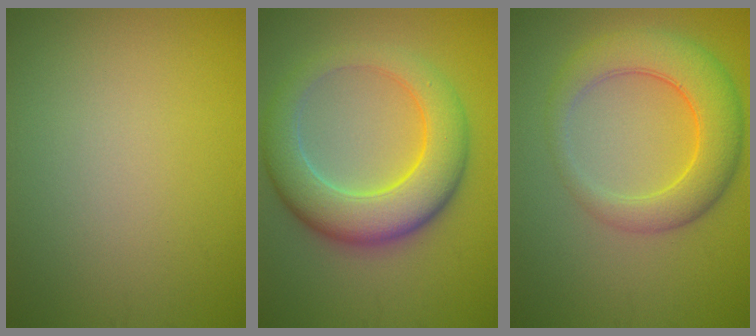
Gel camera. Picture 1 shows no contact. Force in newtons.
{"total": 8.2, "press": 8.2, "slide": 0.6}
{"total": 6.2, "press": 6.2, "slide": 0.3}